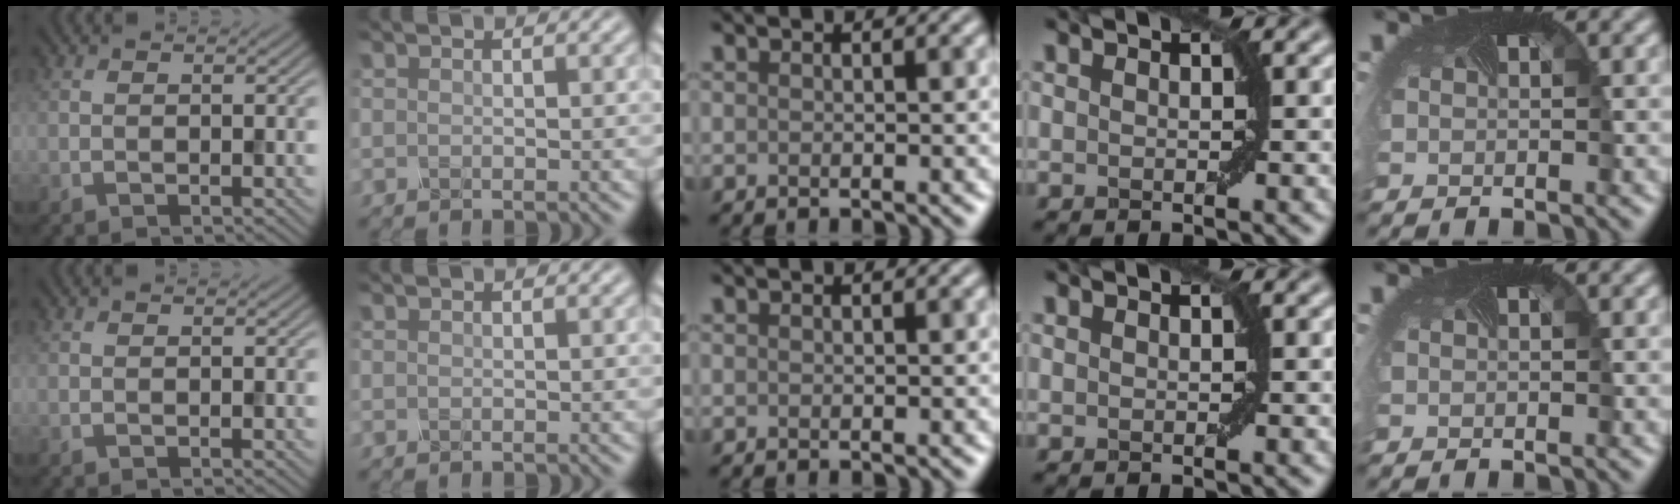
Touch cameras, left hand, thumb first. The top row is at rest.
{}